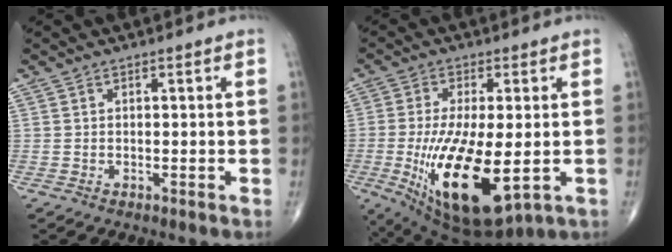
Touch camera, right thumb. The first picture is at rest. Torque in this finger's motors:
{"motor_torque": [0.06, 1.75, 0.51, -0.28, 0.30]}